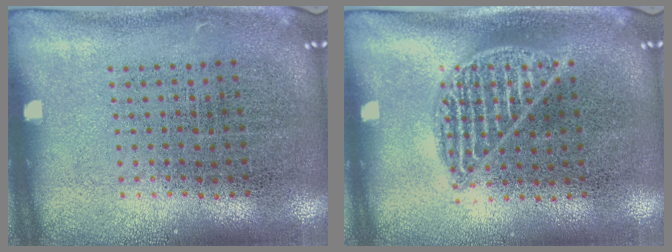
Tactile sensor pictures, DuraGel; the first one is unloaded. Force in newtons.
{"total": 1.0, "press": 0.9, "slide": 0.3}